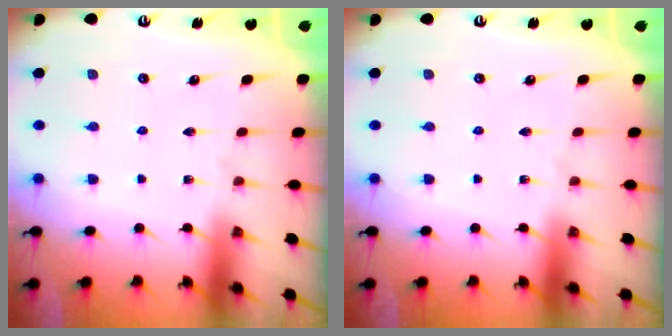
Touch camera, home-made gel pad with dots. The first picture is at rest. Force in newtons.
{"total": 0.0}